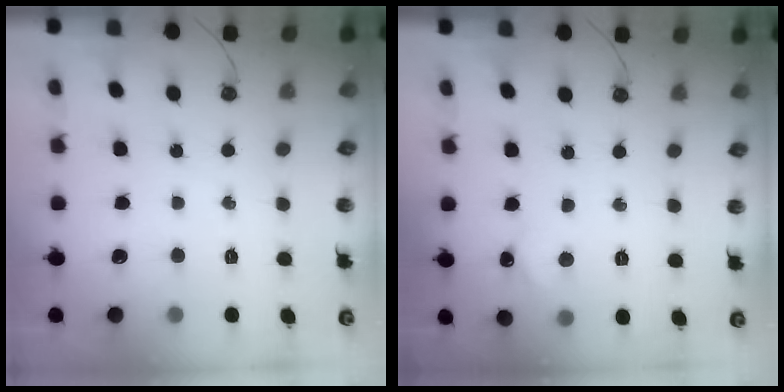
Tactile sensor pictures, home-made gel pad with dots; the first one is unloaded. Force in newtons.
{"total": 2.3, "press": 2.3, "slide": 0.4}